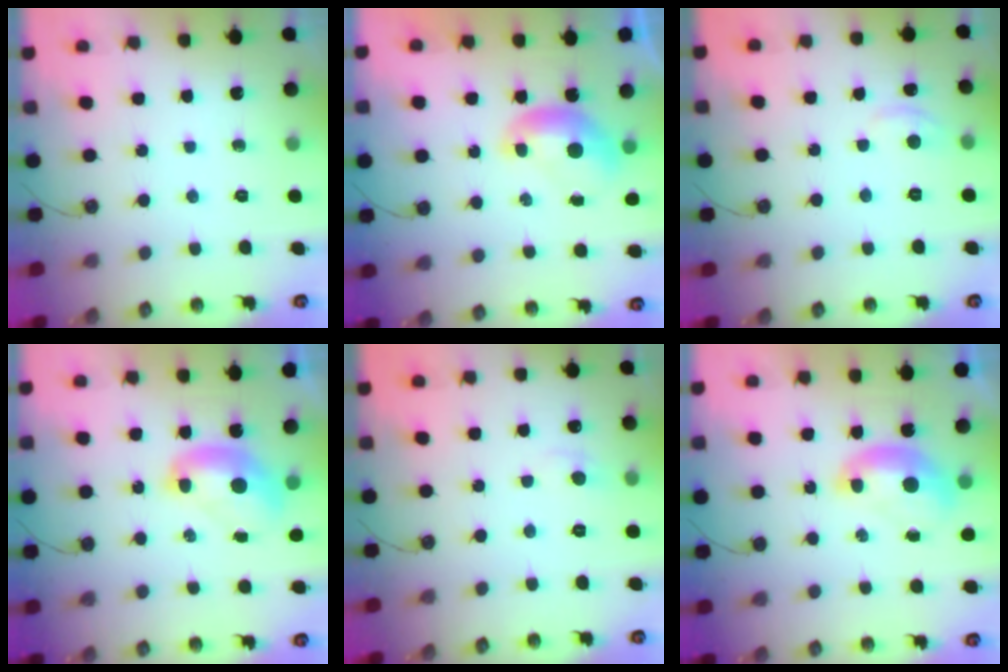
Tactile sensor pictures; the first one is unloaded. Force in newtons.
{"total": 0.0}
{"total": 2.7, "press": 2.6, "slide": 0.5}
{"total": 2.2, "press": 2.2, "slide": 0.2}
{"total": 0.6, "press": 0.3, "slide": 0.5}
{"total": 1.7, "press": 1.6, "slide": 0.3}